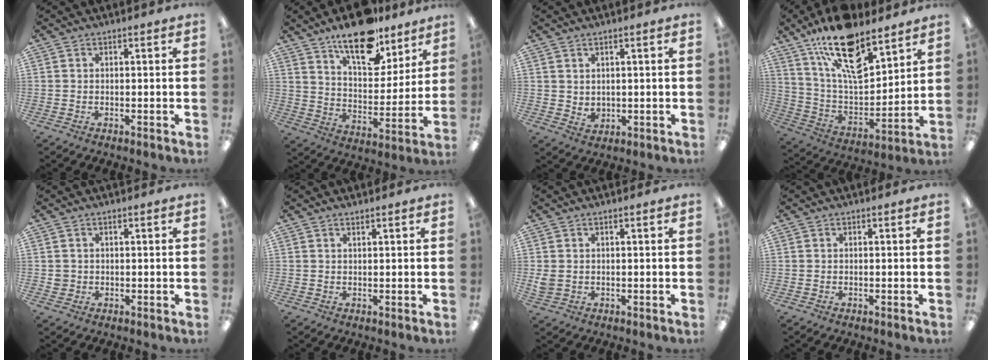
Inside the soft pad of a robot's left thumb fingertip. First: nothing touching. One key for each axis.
{"total": 17.8, "fx": 13.4, "fy": 7.5, "fz": 9.0, "tx": -0.137, "ty": -0.078, "tz": 0.229}
{"total": 2.5, "fx": 1.7, "fy": 1.6, "fz": 0.9, "tx": -0.013, "ty": -0.009, "tz": 0.029}
{"total": 20.2, "fx": 14.1, "fy": 7.9, "fz": 12.0, "tx": -0.208, "ty": -0.081, "tz": 0.245}
{"total": 1.6, "fx": 0.2, "fy": 1.6, "fz": 0.2, "tx": -0.007, "ty": 0.005, "tz": 0.001}
{"total": 0.9, "fx": 0.8, "fy": 0.1, "fz": 0.4, "tx": -0.009, "ty": 0.000, "tz": 0.014}
{"total": 2.1, "fx": 0.4, "fy": 1.8, "fz": 1.1, "tx": -0.021, "ty": 0.005, "tz": 0.006}
{"total": 0.0}